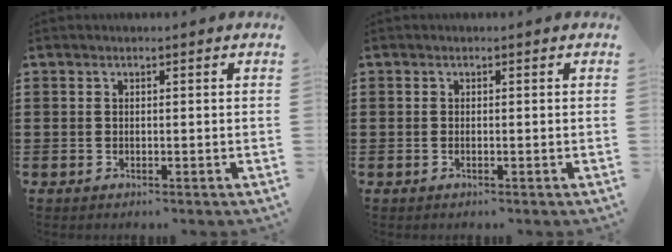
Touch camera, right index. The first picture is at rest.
{"total": 0.0}